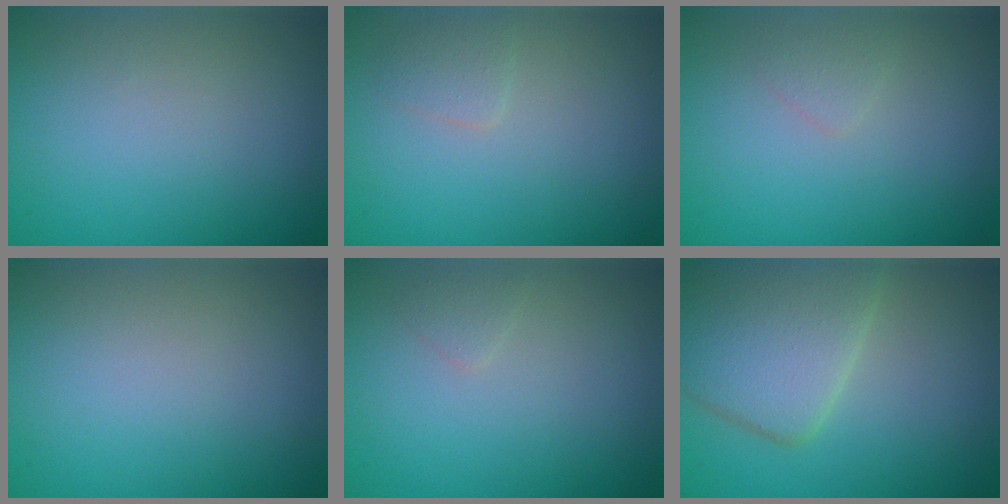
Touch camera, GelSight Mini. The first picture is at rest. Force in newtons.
{"total": 1.2, "press": 1.2, "slide": 0.0}
{"total": 0.8, "press": 0.8, "slide": 0.0}
{"total": 0.0}
{"total": 0.7, "press": 0.7, "slide": 0.0}
{"total": 6.1, "press": 6.1, "slide": 0.2}